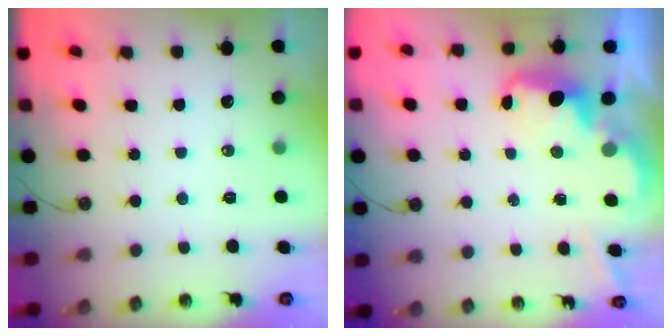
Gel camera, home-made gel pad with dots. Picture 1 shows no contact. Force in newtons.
{"total": 2.9, "press": 2.8, "slide": 0.6}